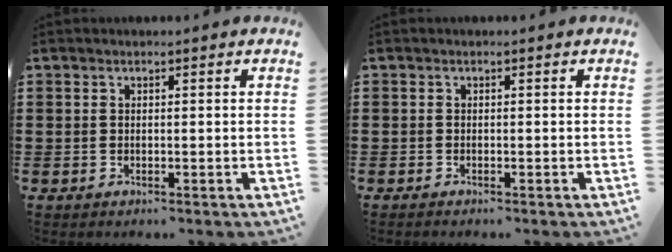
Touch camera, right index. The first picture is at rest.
{"total": 0.6, "force": [-0.5, 0.1, 0.0], "torque": [0.000, 0.001, -0.012]}